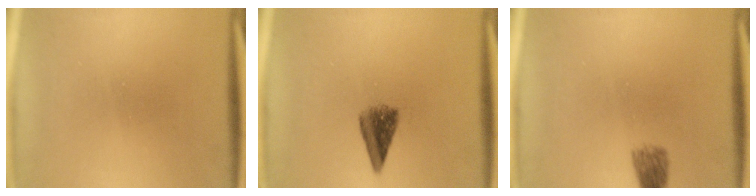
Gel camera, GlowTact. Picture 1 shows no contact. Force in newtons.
{"total": 4.2}
{"total": 2.6}